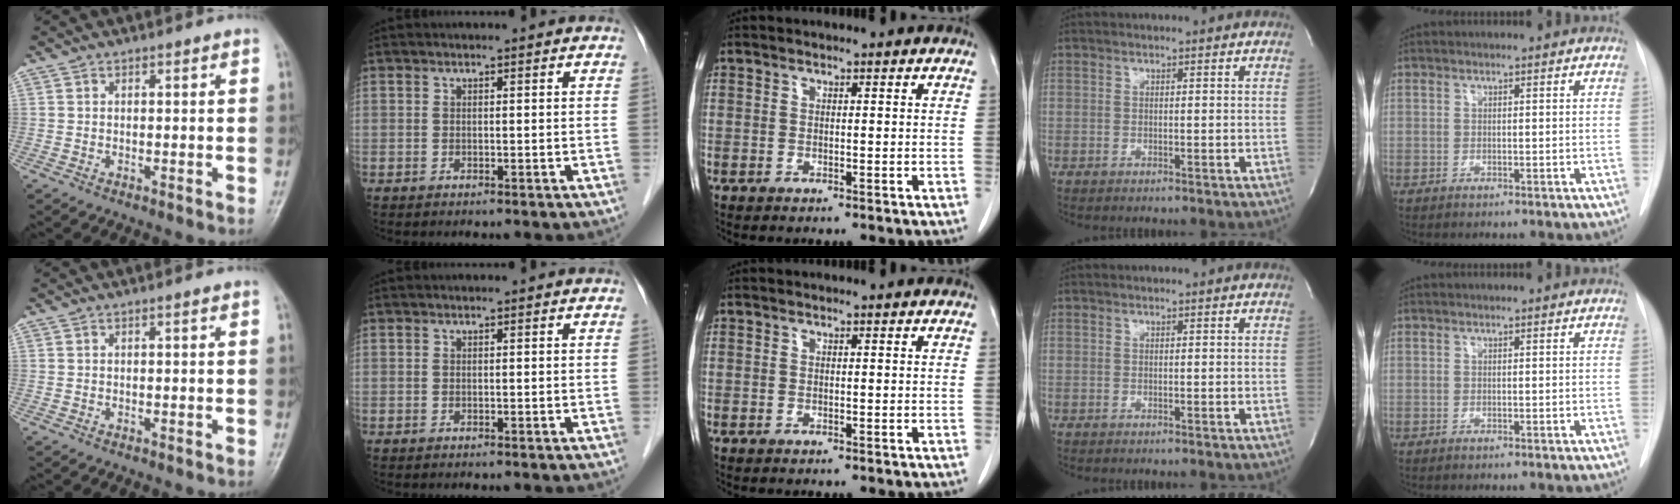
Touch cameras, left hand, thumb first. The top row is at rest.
{}